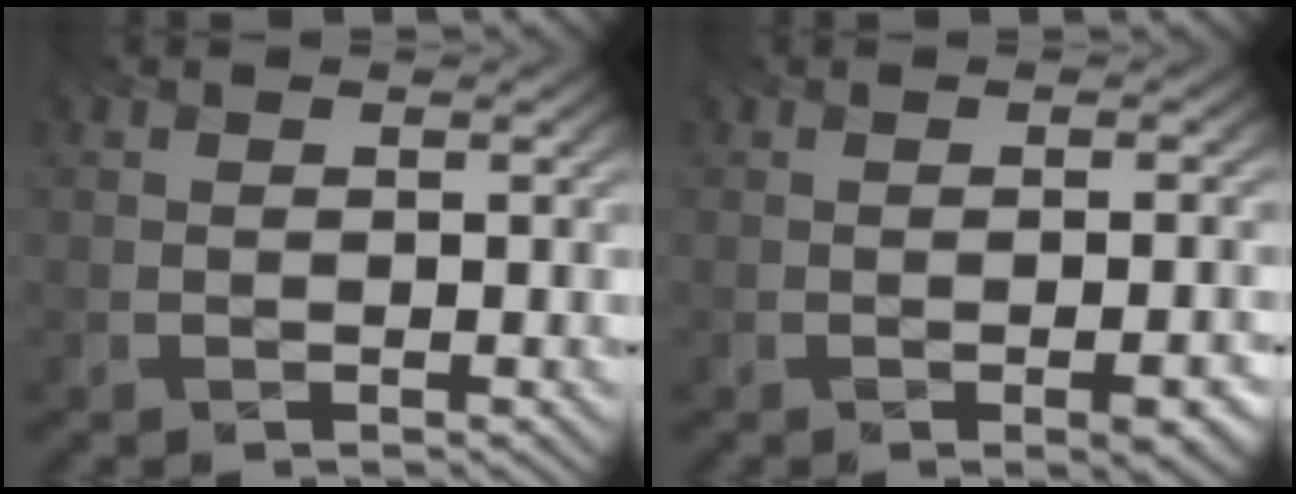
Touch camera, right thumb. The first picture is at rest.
{"total": 3.8, "force": [-1.6, 1.2, 3.3], "torque": [-0.025, 0.002, -0.023]}